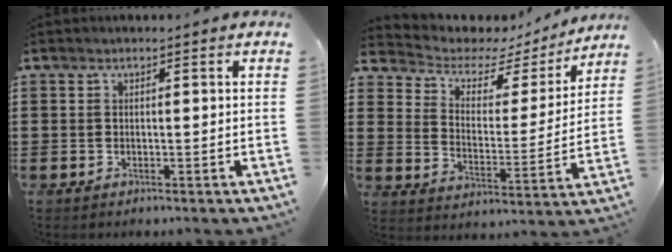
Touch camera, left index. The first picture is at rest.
{"total": 4.4, "force": [3.5, 2.3, 1.3], "torque": [-0.045, -0.030, 0.050]}